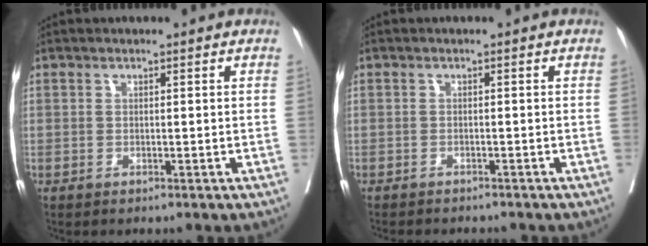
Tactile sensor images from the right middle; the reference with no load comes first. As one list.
[{"total": 5.1, "force": [-4.6, 1.0, 1.8], "torque": [-0.025, -0.005, -0.061]}]